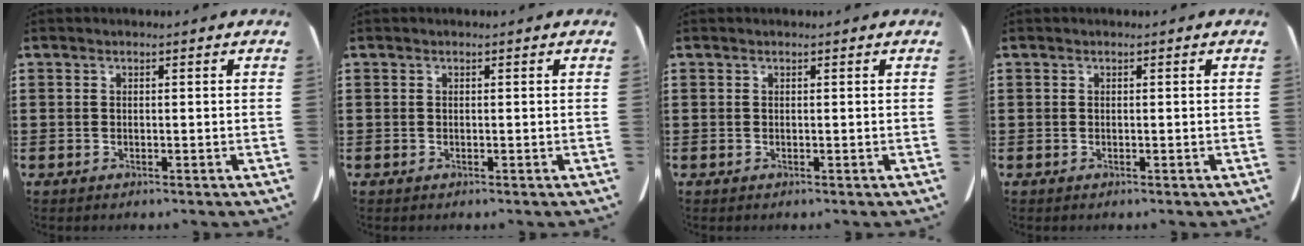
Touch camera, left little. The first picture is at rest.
{"total": 0.0}
{"total": 0.0}
{"total": 0.0}